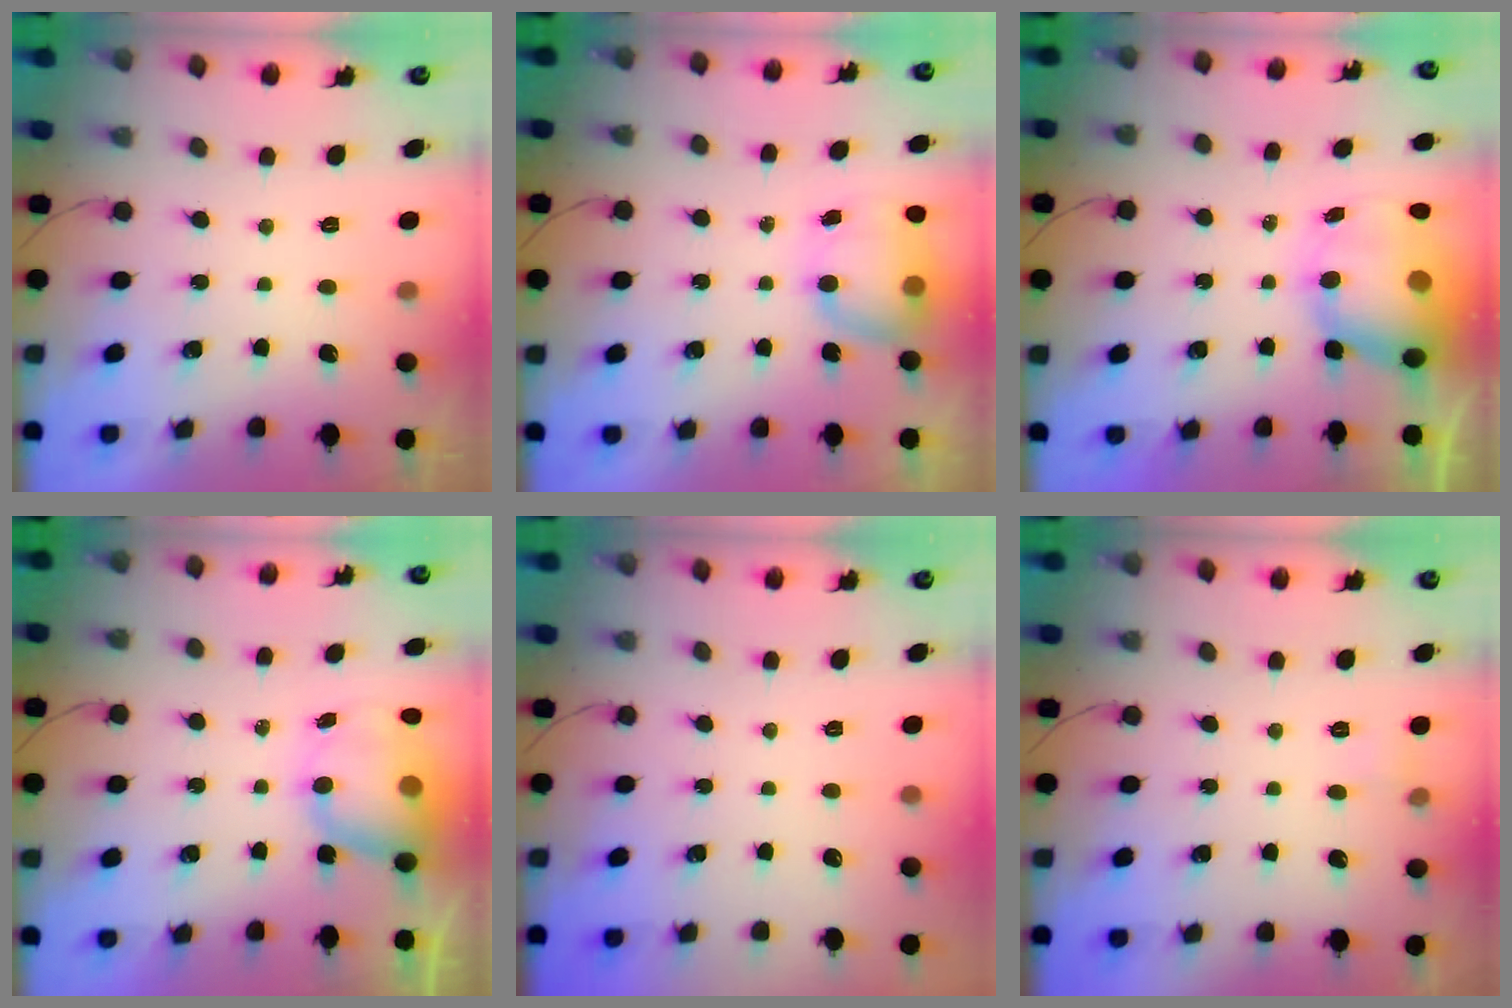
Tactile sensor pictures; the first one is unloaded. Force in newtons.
{"total": 7.4, "press": 7.3, "slide": 1.0}
{"total": 11.6, "press": 11.2, "slide": 3.0}
{"total": 8.4, "press": 8.1, "slide": 2.3}
{"total": 0.0}
{"total": 3.0, "press": 2.8, "slide": 1.0}